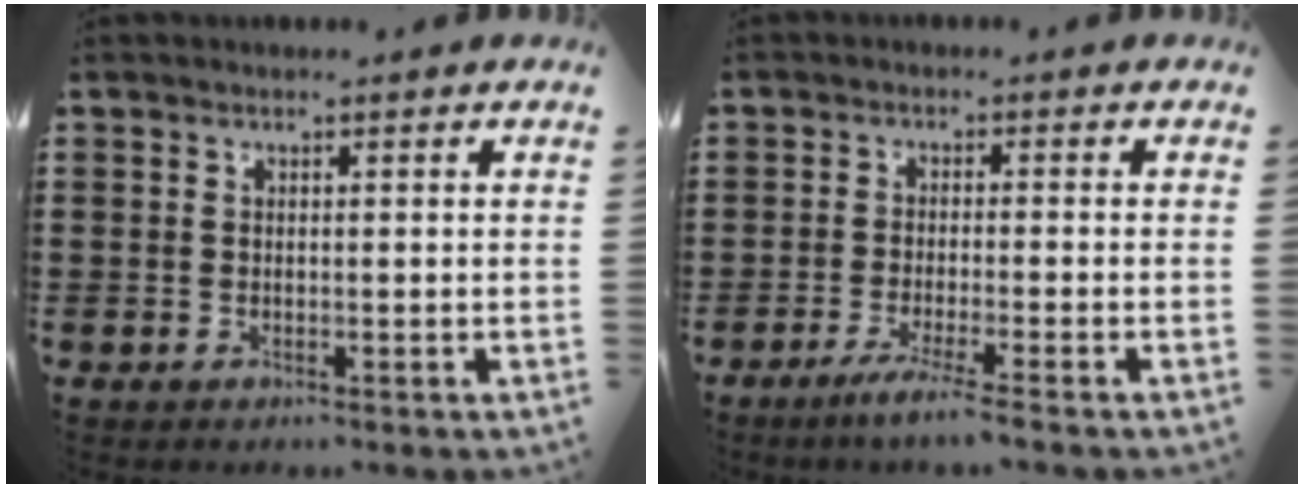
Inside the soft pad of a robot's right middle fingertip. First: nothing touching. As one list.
[{"total": 3.5, "force": [-2.6, -0.5, 2.4], "torque": [-0.046, -0.012, -0.045]}]